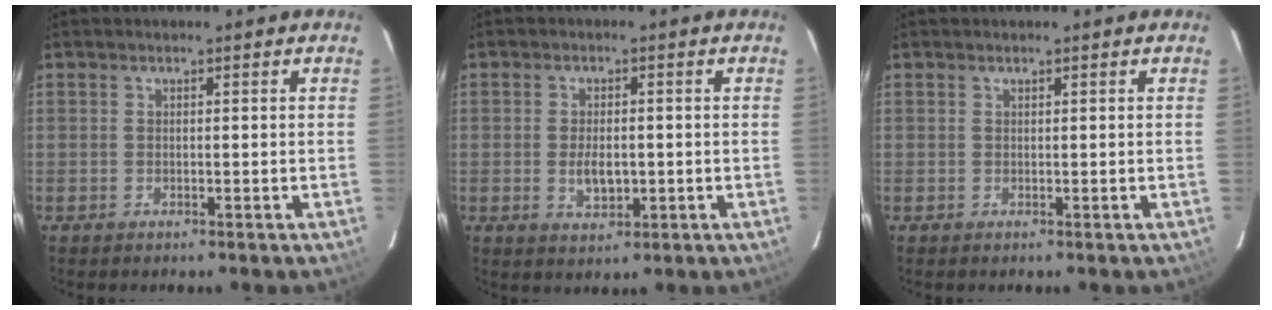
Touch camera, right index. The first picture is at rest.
{"total": 4.7, "force": [-0.7, 2.6, 3.8], "torque": [-0.071, -0.004, -0.007]}
{"total": 0.0}